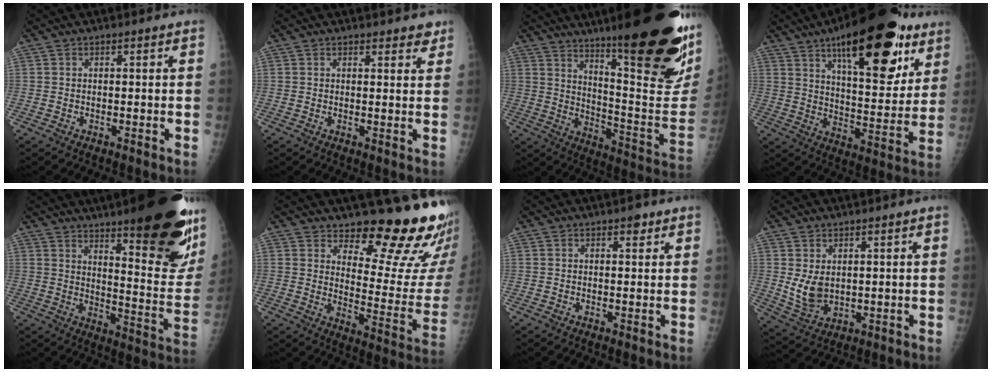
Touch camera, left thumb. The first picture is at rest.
{"total": 2.7, "force": [2.1, 1.1, 1.2], "torque": [0.007, -0.009, 0.022]}
{"total": 31.7, "force": [18.1, 6.7, 25.1], "torque": [-0.273, -0.071, 0.271]}
{"total": 27.1, "force": [15.0, 10.2, 20.1], "torque": [-0.256, -0.042, 0.227]}
{"total": 26.9, "force": [16.9, 5.9, 20.1], "torque": [-0.232, -0.087, 0.232]}
{"total": 17.6, "force": [14.7, 4.5, 8.4], "torque": [-0.061, -0.150, 0.186]}
{"total": 1.9, "force": [1.1, 0.8, 1.2], "torque": [-0.010, -0.003, 0.013]}
{"total": 6.1, "force": [1.1, 4.0, 4.4], "torque": [-0.071, -0.017, 0.036]}